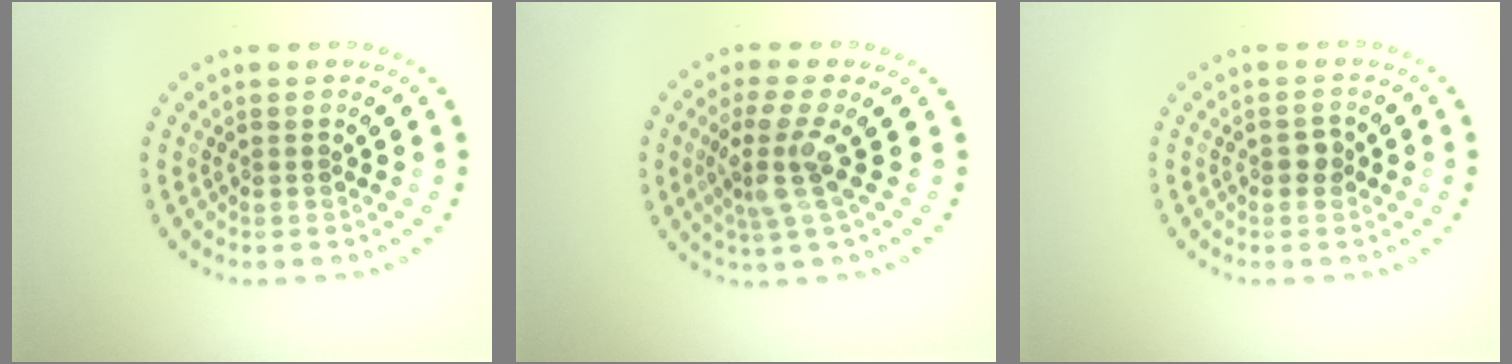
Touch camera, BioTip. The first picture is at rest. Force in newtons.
{"total": 3.6, "press": 2.6, "slide": 2.5}
{"total": 1.3, "press": 1.3, "slide": 0.1}